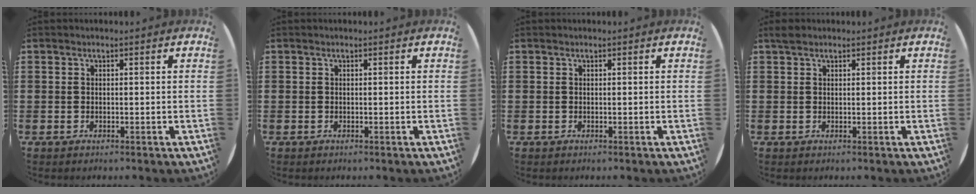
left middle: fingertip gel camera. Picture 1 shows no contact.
{"total": 0.0}
{"total": 0.0}
{"total": 1.0, "force": [0.9, 0.5, 0.2], "torque": [0.002, 0.001, 0.015]}